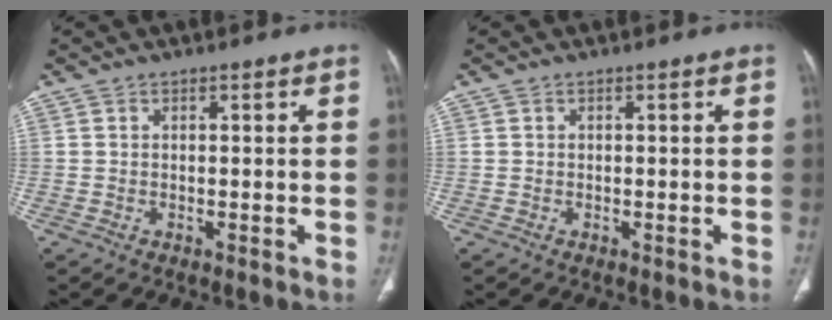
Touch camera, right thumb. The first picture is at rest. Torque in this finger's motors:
{"motor_torque": [0.22, 0.03, 0.06, -0.23, -0.07]}